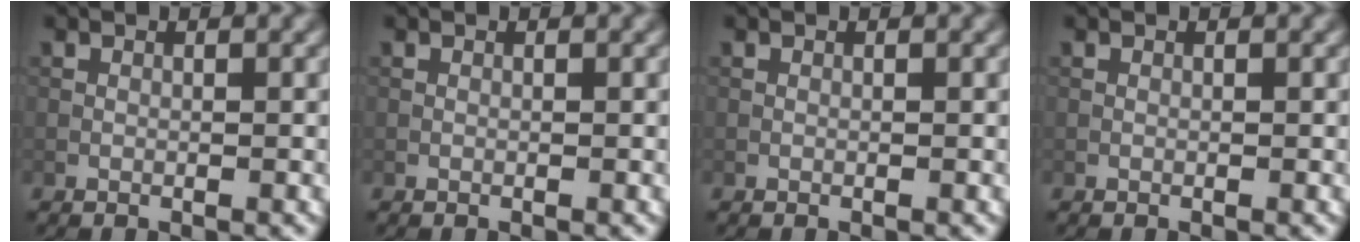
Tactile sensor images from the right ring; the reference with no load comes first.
{"total": 0.0}
{"total": 0.0}
{"total": 0.0}